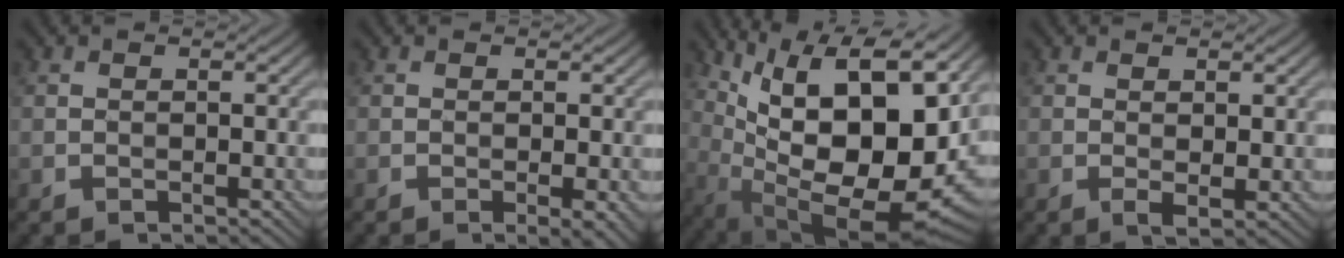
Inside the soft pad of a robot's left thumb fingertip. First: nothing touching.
{"total": 1.9, "force": [-0.5, 0.3, 1.8], "torque": [-0.034, -0.002, -0.008]}
{"total": 19.4, "force": [3.6, 9.2, 16.6], "torque": [-0.246, 0.005, 0.077]}
{"total": 1.9, "force": [0.7, 0.5, 1.7], "torque": [-0.037, -0.006, 0.018]}